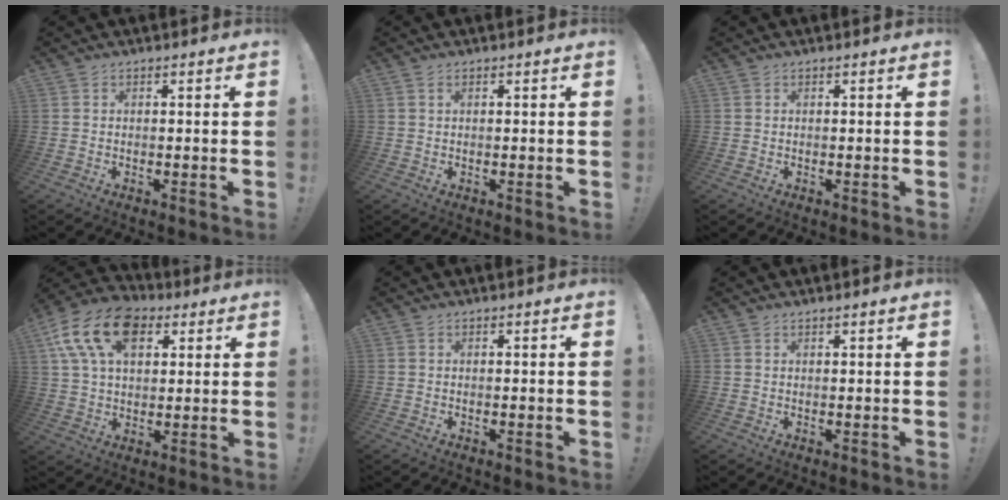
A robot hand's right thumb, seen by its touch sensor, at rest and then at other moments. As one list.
[{"total": 0.6, "force": [0.3, 0.3, 0.5], "torque": [-0.011, 0.003, 0.006]}, {"total": 0.0}, {"total": 17.6, "force": [7.4, 11.4, 11.3], "torque": [-0.191, -0.018, 0.136]}, {"total": 0.0}, {"total": 0.8, "force": [0.7, -0.1, 0.4], "torque": [-0.001, -0.002, 0.011]}]